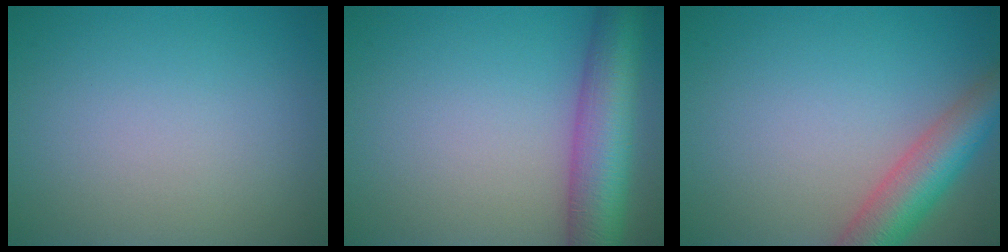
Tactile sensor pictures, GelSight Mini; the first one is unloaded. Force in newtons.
{"total": 8.3, "press": 8.3, "slide": 0.5}
{"total": 6.0, "press": 6.0, "slide": 0.4}